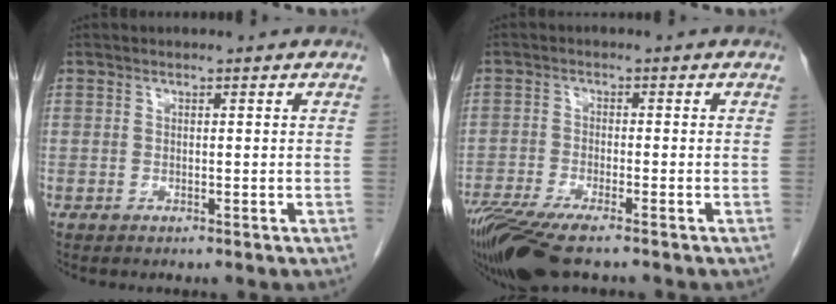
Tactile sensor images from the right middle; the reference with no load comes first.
{"total": 10.7, "force": [-8.1, 1.7, 6.8], "torque": [-0.126, -0.021, -0.141]}